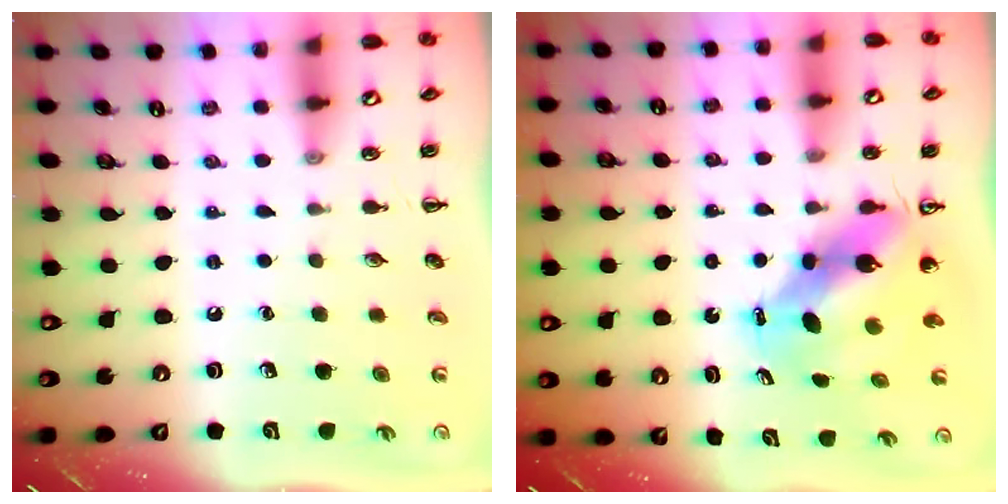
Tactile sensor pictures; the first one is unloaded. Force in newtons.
{"total": 8.1, "press": 7.8, "slide": 2.3}